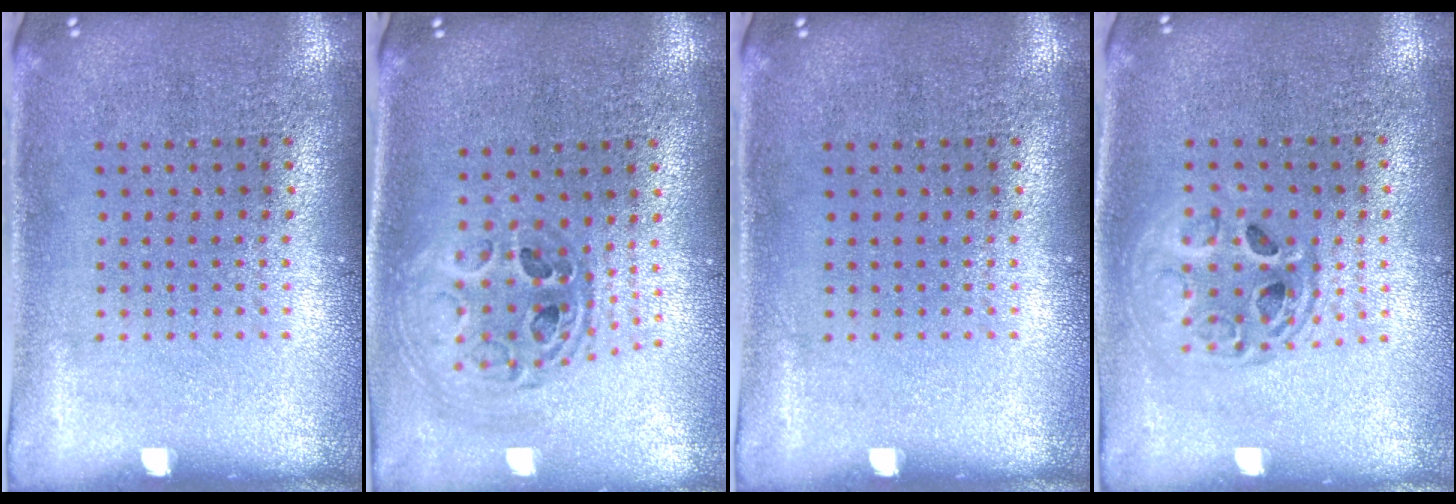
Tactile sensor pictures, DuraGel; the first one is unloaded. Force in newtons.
{"total": 1.0, "press": 1.0, "slide": 0.2}
{"total": 0.0}
{"total": 1.6, "press": 1.4, "slide": 0.7}